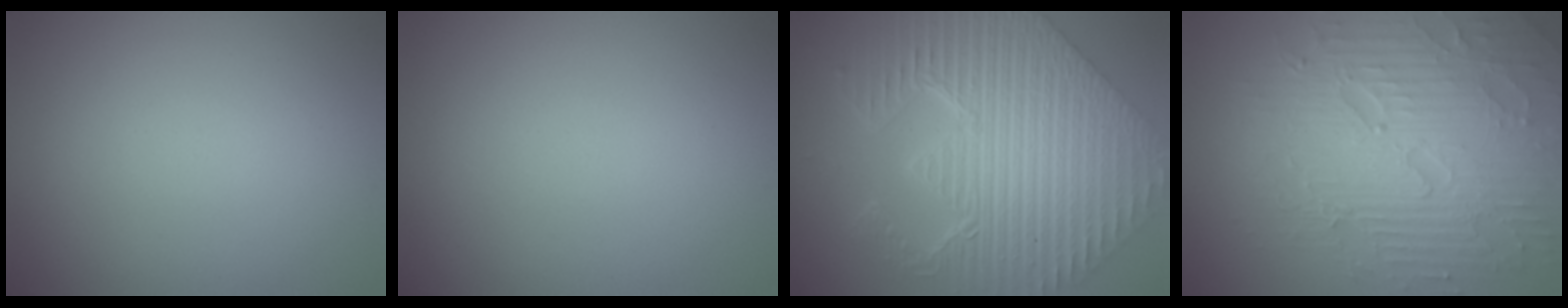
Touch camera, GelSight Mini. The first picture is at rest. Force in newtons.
{"total": 0.0}
{"total": 9.5, "press": 7.4, "slide": 6.0}
{"total": 7.7, "press": 6.0, "slide": 4.7}